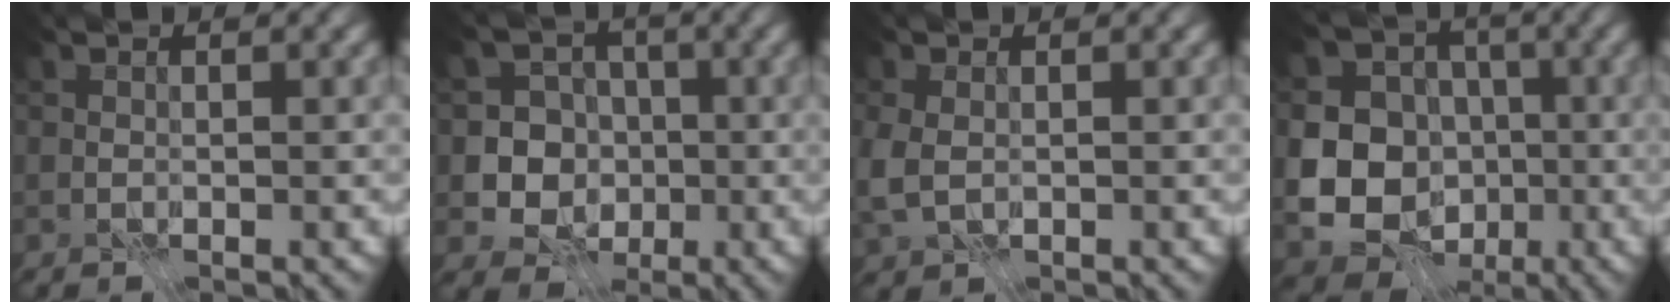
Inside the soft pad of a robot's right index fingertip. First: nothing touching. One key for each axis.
{"total": 5.8, "fx": -1.3, "fy": 5.3, "fz": 1.9, "tx": -0.015, "ty": 0.003, "tz": -0.049}
{"total": 3.4, "fx": -0.5, "fy": 2.4, "fz": 2.3, "tx": -0.067, "ty": -0.004, "tz": -0.012}
{"total": 12.8, "fx": -2.4, "fy": 11.7, "fz": 4.6, "tx": -0.108, "ty": -0.009, "tz": -0.052}